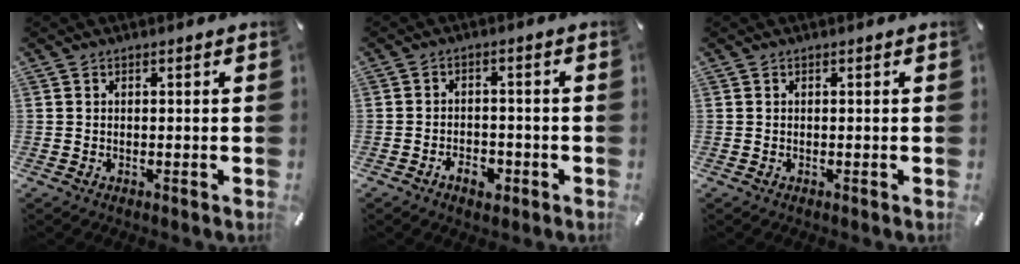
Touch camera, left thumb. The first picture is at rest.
{"total": 4.8, "force": [-2.7, 3.1, 2.5], "torque": [-0.045, 0.010, -0.048]}
{"total": 0.0}